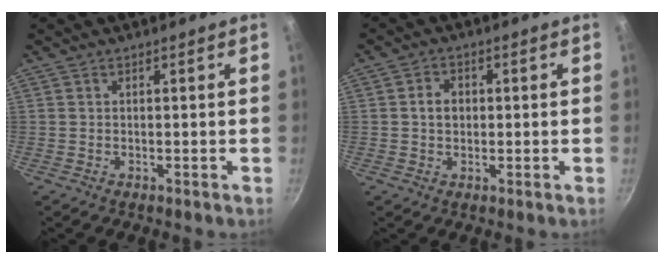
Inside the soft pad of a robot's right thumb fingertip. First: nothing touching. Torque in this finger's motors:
{"motor_torque": [0.05, 0.67, 0.24, -0.02, -0.04]}